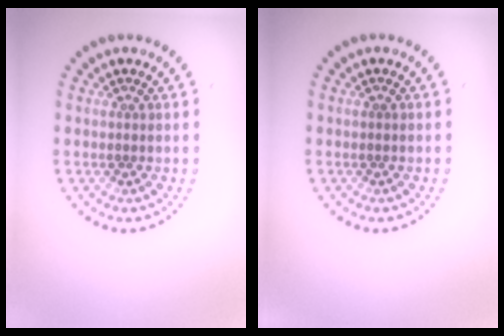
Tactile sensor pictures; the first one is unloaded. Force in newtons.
{"total": 0.0}